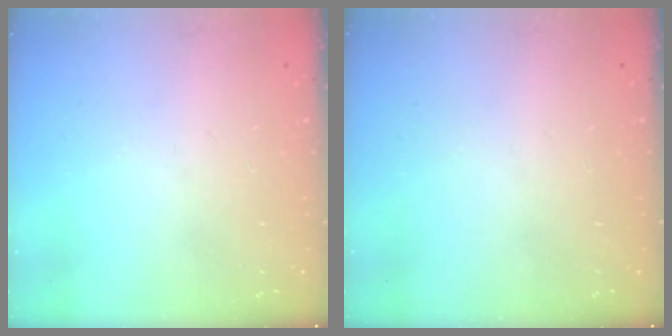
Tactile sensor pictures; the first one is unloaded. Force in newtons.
{"total": 0.0}